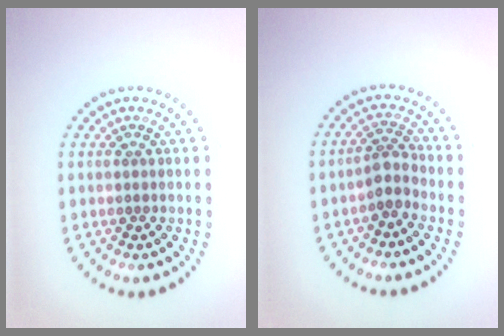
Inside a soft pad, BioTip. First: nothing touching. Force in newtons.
{"total": 2.3, "press": 1.9, "slide": 1.4}